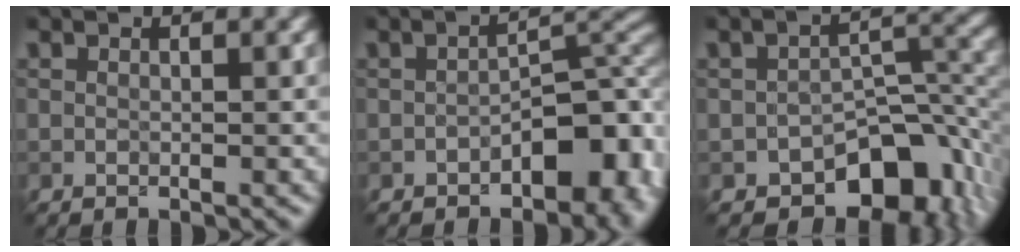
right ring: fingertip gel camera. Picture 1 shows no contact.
{"total": 7.1, "force": [-2.8, 3.8, 5.3], "torque": [-0.045, 0.014, -0.047]}
{"total": 8.5, "force": [-5.0, 4.7, 5.1], "torque": [-0.049, -0.009, -0.077]}